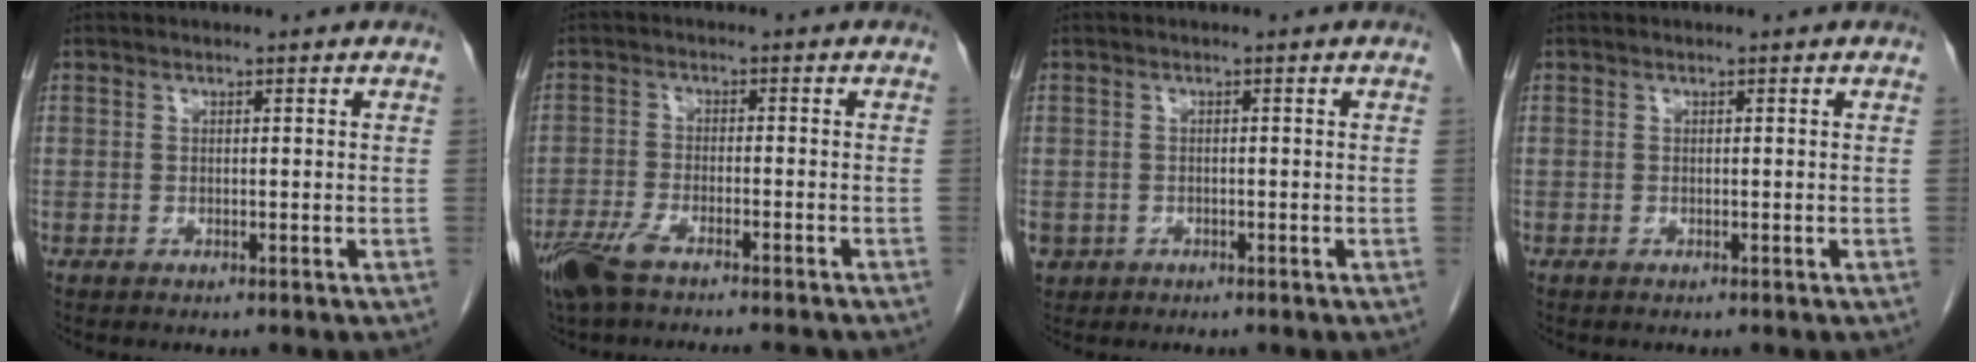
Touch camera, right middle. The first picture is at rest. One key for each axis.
{"total": 11.0, "fx": -8.9, "fy": 1.8, "fz": 6.1, "tx": -0.107, "ty": -0.014, "tz": -0.144}
{"total": 2.6, "fx": -1.3, "fy": 2.2, "fz": 0.5, "tx": -0.003, "ty": 0.002, "tz": -0.017}
{"total": 0.0}